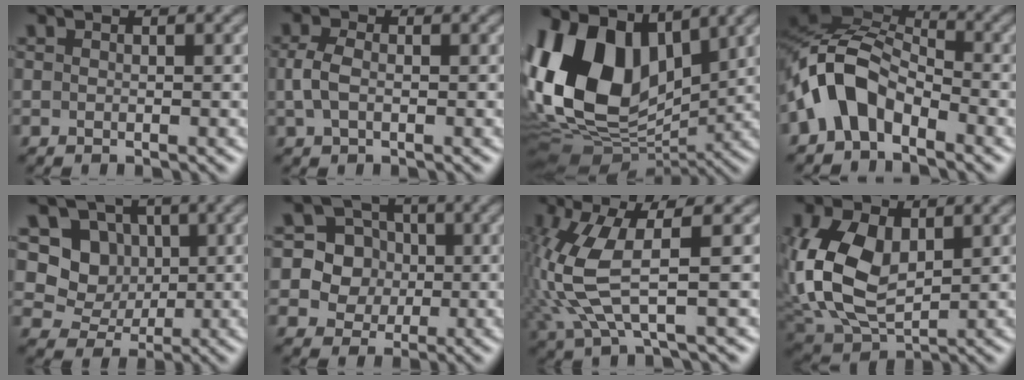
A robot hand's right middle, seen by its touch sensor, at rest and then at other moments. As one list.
[{"total": 2.1, "force": [0.0, 1.3, 1.7], "torque": [-0.041, 0.002, -0.002]}, {"total": 13.4, "force": [3.0, 8.9, 9.6], "torque": [-0.206, 0.008, 0.043]}, {"total": 6.5, "force": [-3.3, 3.9, 4.1], "torque": [-0.077, 0.016, -0.080]}, {"total": 4.4, "force": [1.1, 4.0, 1.4], "torque": [-0.026, -0.007, 0.013]}, {"total": 8.3, "force": [1.8, 7.7, 2.2], "torque": [-0.068, 0.035, 0.028]}, {"total": 6.9, "force": [0.6, 2.0, 6.6], "torque": [-0.170, -0.003, 0.016]}, {"total": 9.0, "force": [1.6, 5.8, 6.7], "torque": [-0.172, -0.002, 0.034]}]